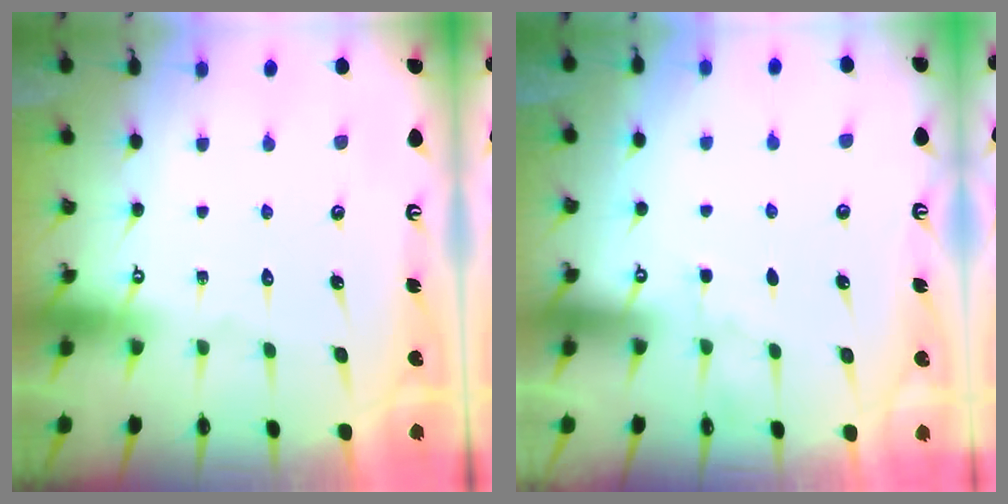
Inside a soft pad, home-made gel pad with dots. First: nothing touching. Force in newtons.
{"total": 2.7, "press": 2.7, "slide": 0.4}